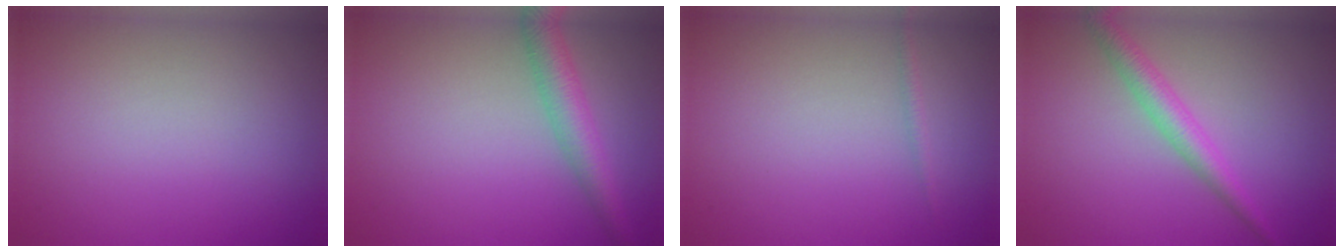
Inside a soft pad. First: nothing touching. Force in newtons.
{"total": 3.6, "press": 3.6, "slide": 0.1}
{"total": 0.6, "press": 0.6, "slide": 0.0}
{"total": 2.8, "press": 2.8, "slide": 0.1}